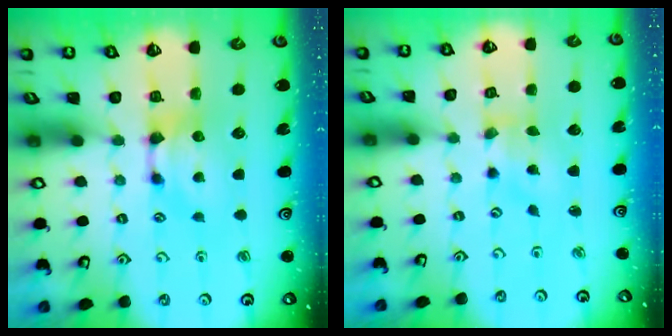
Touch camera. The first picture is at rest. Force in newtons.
{"total": 2.7, "press": 2.4, "slide": 1.1}